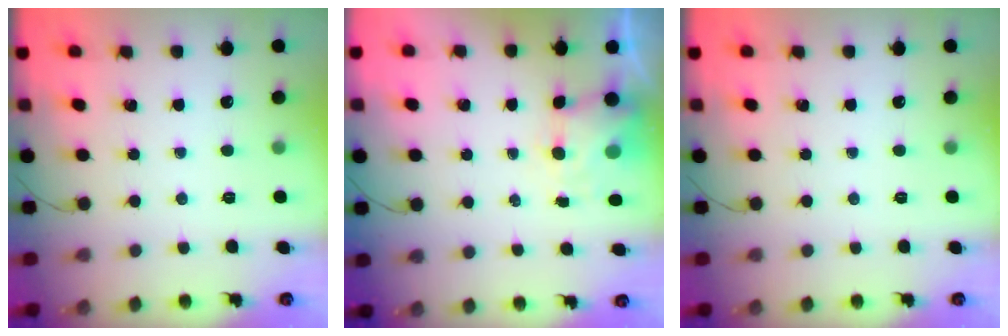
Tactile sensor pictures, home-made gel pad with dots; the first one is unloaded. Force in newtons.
{"total": 4.4, "press": 4.3, "slide": 1.0}
{"total": 0.0}